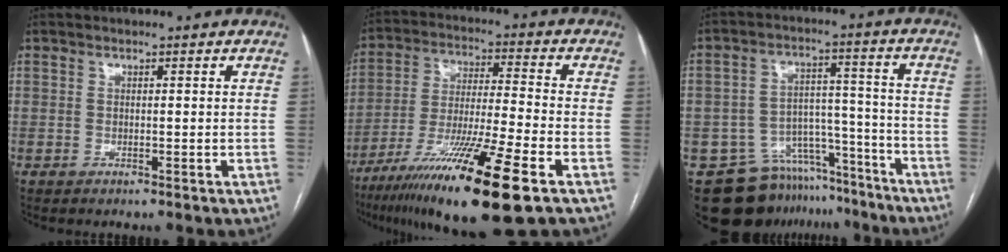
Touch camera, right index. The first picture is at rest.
{"total": 19.8, "force": [-11.3, 0.7, 16.2], "torque": [-0.280, -0.048, -0.197]}
{"total": 14.8, "force": [-12.2, 8.0, 2.7], "torque": [-0.033, 0.059, -0.172]}